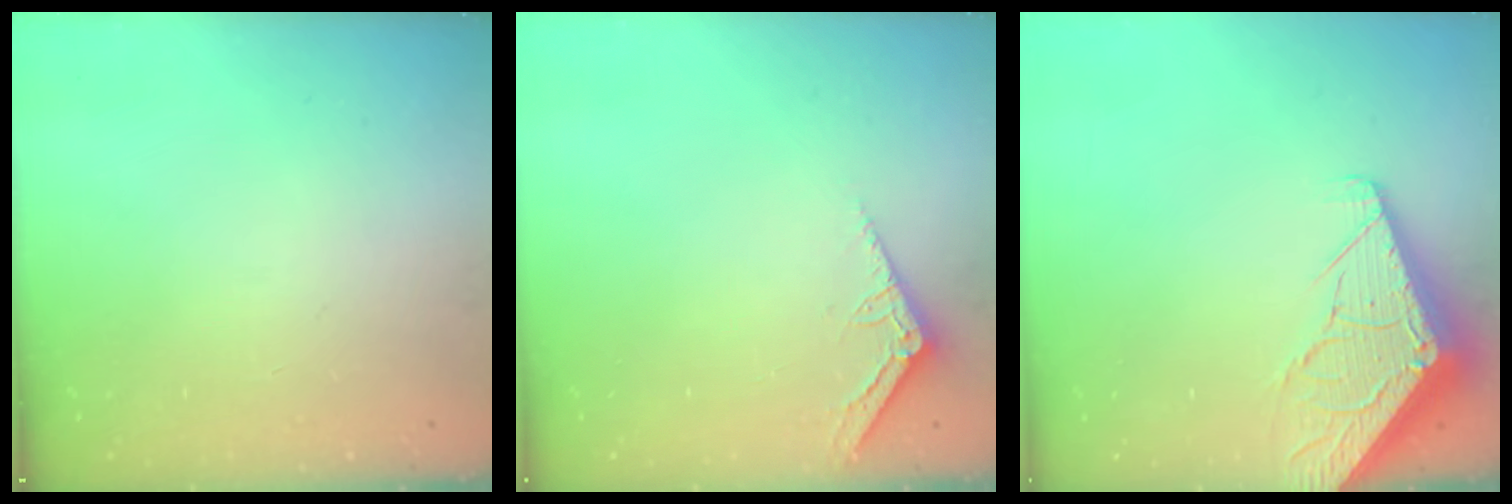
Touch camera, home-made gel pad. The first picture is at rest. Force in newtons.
{"total": 3.2, "press": 3.2, "slide": 0.3}
{"total": 6.5, "press": 6.5, "slide": 0.7}